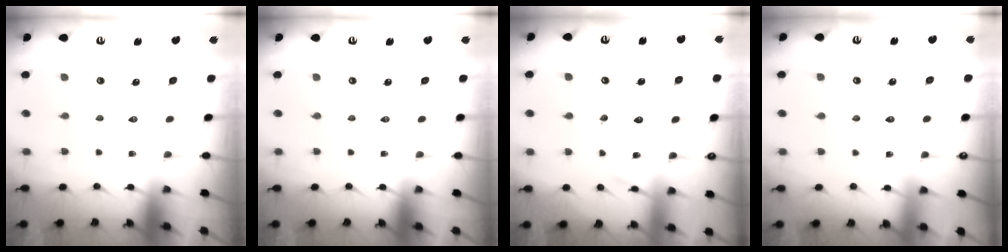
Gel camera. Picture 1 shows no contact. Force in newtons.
{"total": 0.0}
{"total": 11.8, "press": 11.7, "slide": 0.8}
{"total": 3.6, "press": 3.6, "slide": 0.4}